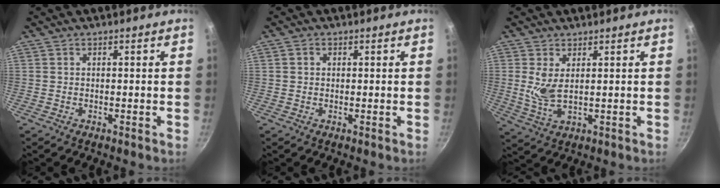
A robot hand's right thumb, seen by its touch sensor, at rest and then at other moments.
{"total": 1.1, "force": [0.4, 0.8, 0.5], "torque": [-0.008, 0.001, 0.006]}
{"total": 5.3, "force": [1.6, 2.2, 4.6], "torque": [-0.091, -0.019, 0.037]}